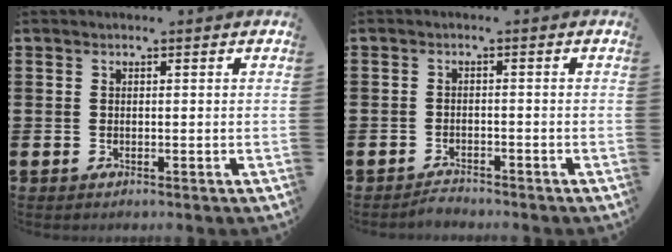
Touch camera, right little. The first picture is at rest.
{"total": 1.4, "force": [-1.4, 0.1, -0.1], "torque": [-0.004, 0.003, -0.030]}